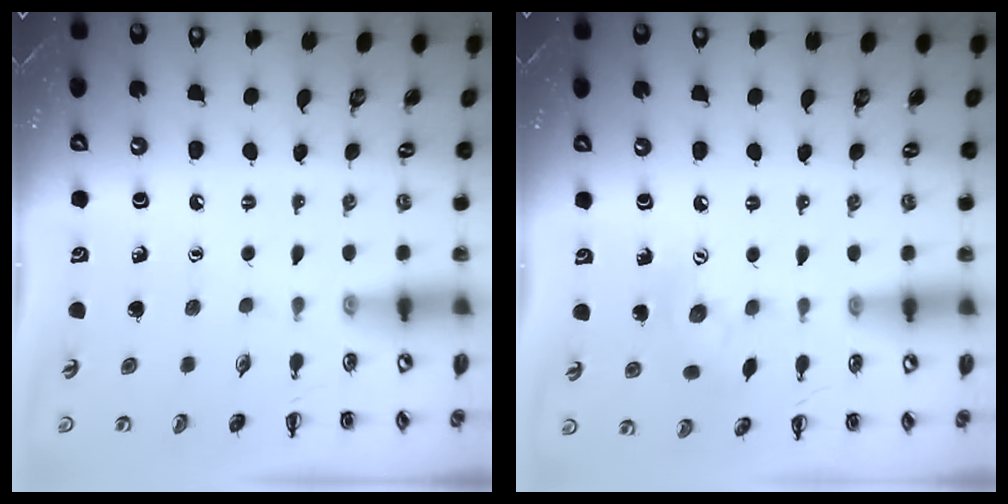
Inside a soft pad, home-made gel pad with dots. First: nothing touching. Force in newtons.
{"total": 7.8, "press": 7.7, "slide": 1.1}